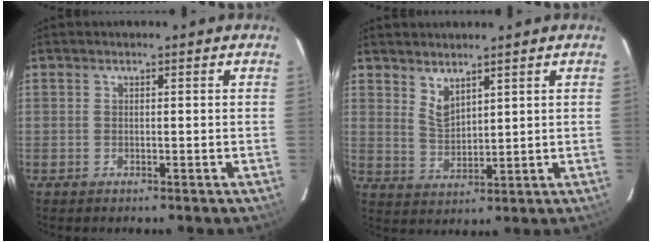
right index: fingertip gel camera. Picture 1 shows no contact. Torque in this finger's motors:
{"motor_torque": [-0.02, 0.17, 0.02, 0.00]}